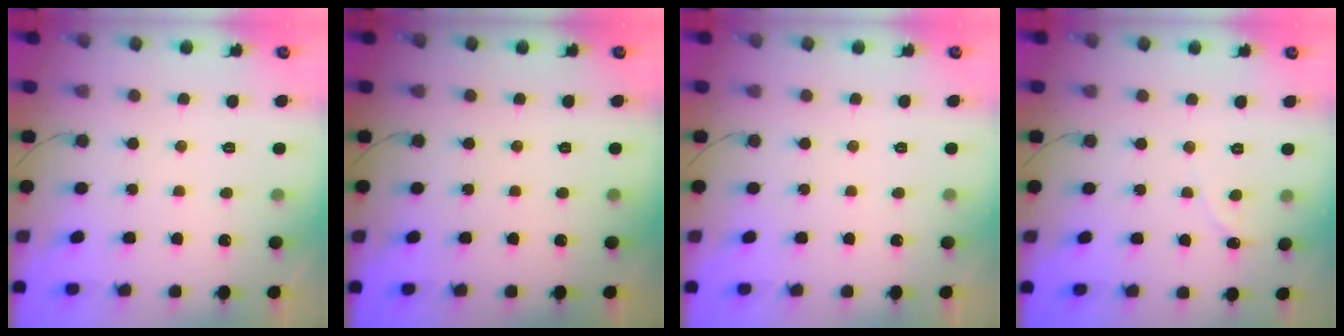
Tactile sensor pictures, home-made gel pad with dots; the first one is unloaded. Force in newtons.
{"total": 0.0}
{"total": 0.0}
{"total": 0.0}